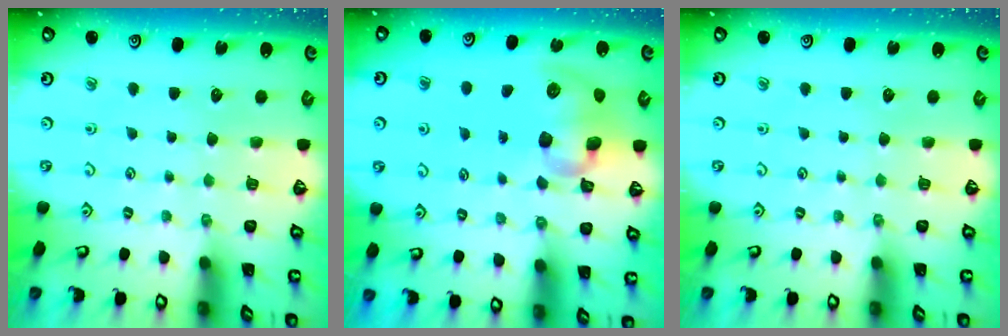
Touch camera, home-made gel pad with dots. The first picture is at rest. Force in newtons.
{"total": 12.6, "press": 12.4, "slide": 2.0}
{"total": 0.0}